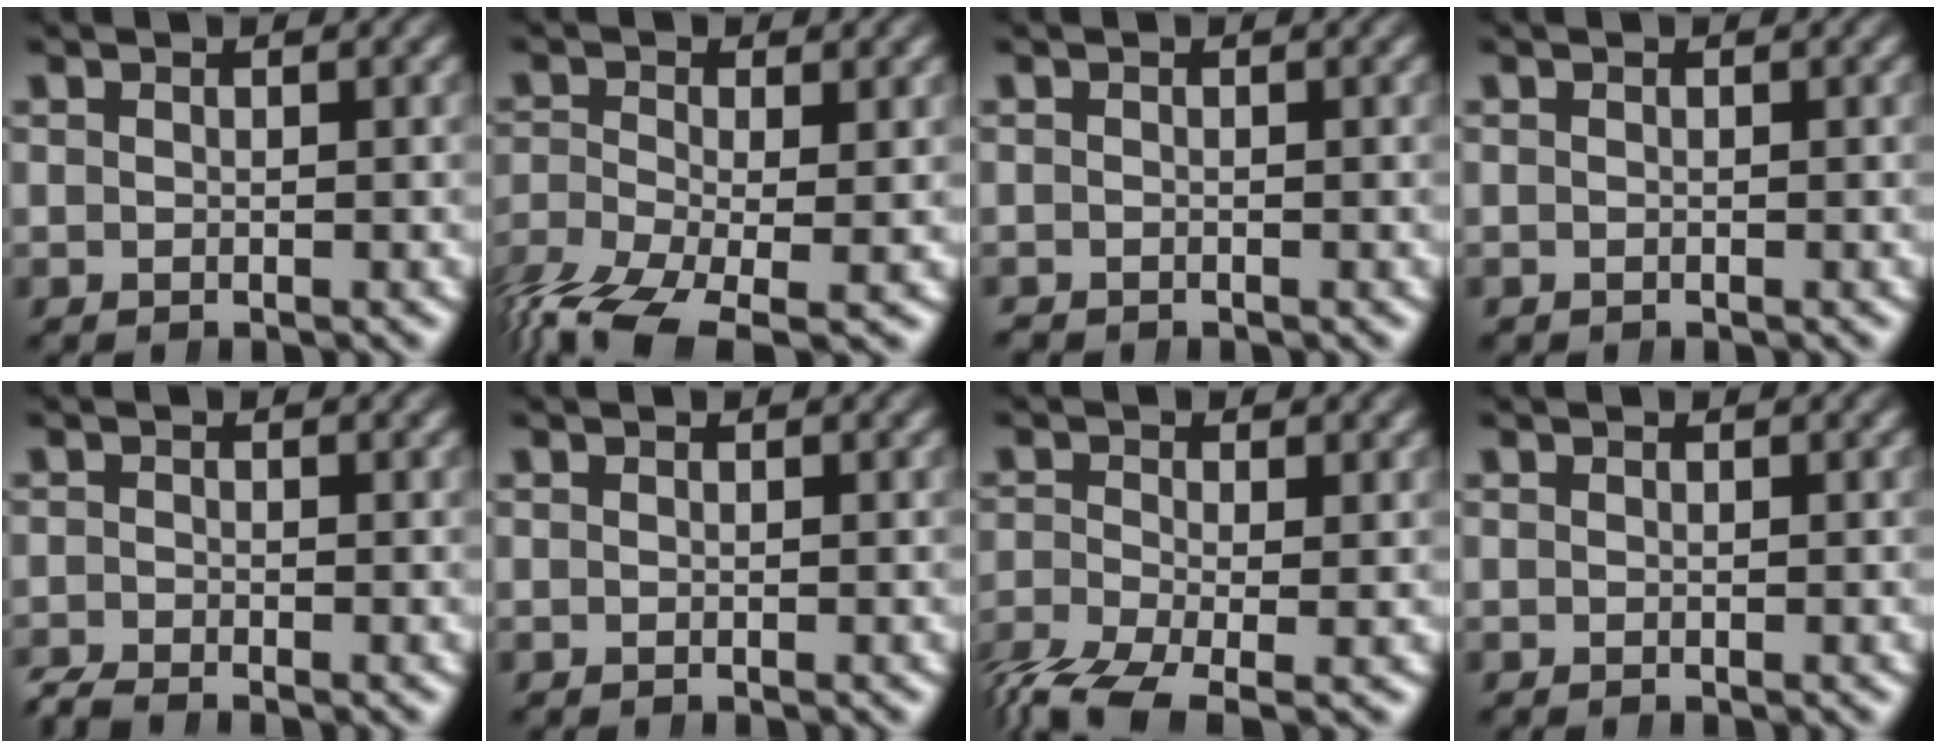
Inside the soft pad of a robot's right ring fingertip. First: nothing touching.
{"total": 6.3, "force": [-4.5, 2.4, 3.6], "torque": [-0.084, -0.047, -0.049]}
{"total": 0.7, "force": [-0.6, 0.3, -0.1], "torque": [0.000, -0.007, -0.008]}
{"total": 0.0}
{"total": 1.9, "force": [-1.8, 0.7, 0.3], "torque": [-0.002, -0.007, -0.030]}
{"total": 0.0}
{"total": 4.8, "force": [-3.7, 1.5, 2.6], "torque": [-0.056, -0.033, -0.044]}
{"total": 0.0}